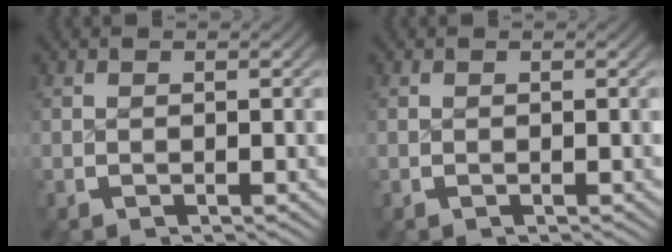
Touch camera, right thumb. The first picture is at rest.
{"total": 0.0}